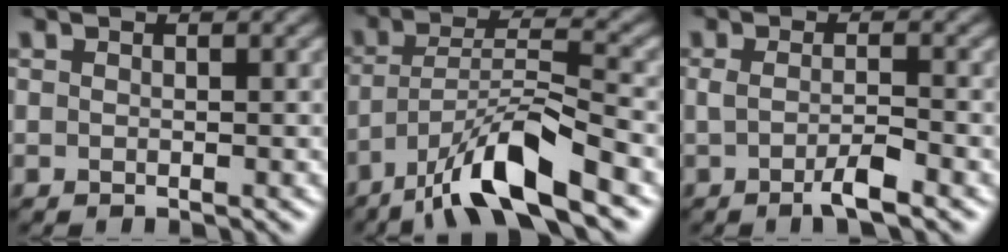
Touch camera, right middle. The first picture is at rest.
{"total": 8.5, "force": [-5.5, 1.6, 6.2], "torque": [-0.111, 0.009, -0.102]}
{"total": 2.5, "force": [-1.0, 0.5, 2.3], "torque": [-0.043, -0.004, -0.022]}